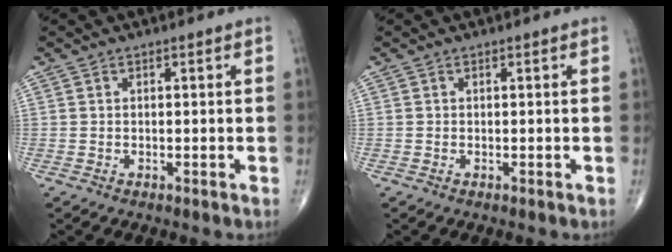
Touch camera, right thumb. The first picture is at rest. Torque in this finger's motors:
{"motor_torque": [0.15, 0.08, -0.10, -0.15, 0.00]}